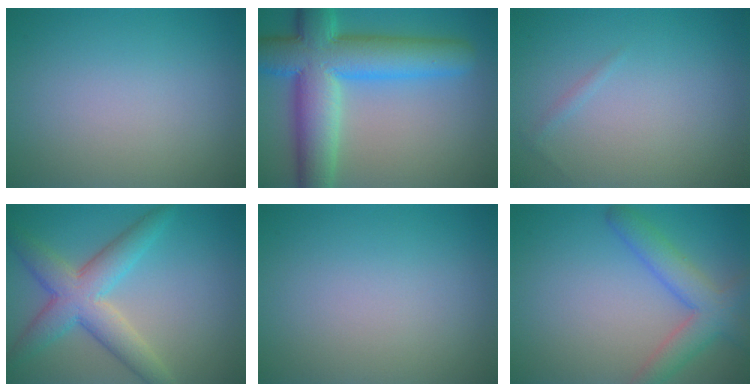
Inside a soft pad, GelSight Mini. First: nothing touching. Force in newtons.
{"total": 11.1, "press": 11.1, "slide": 0.4}
{"total": 0.5, "press": 0.5, "slide": 0.0}
{"total": 5.8, "press": 5.8, "slide": 0.0}
{"total": 0.0}
{"total": 4.3, "press": 4.3, "slide": 0.3}